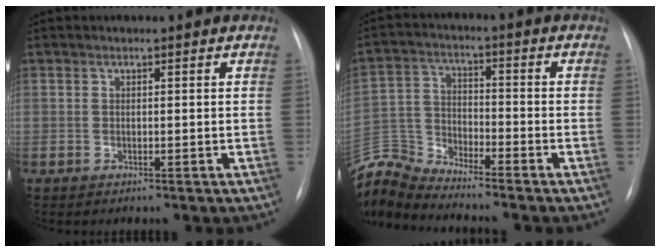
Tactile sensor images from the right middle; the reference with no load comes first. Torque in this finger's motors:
{"motor_torque": [-0.07, -0.41, 0.01, 0.00]}